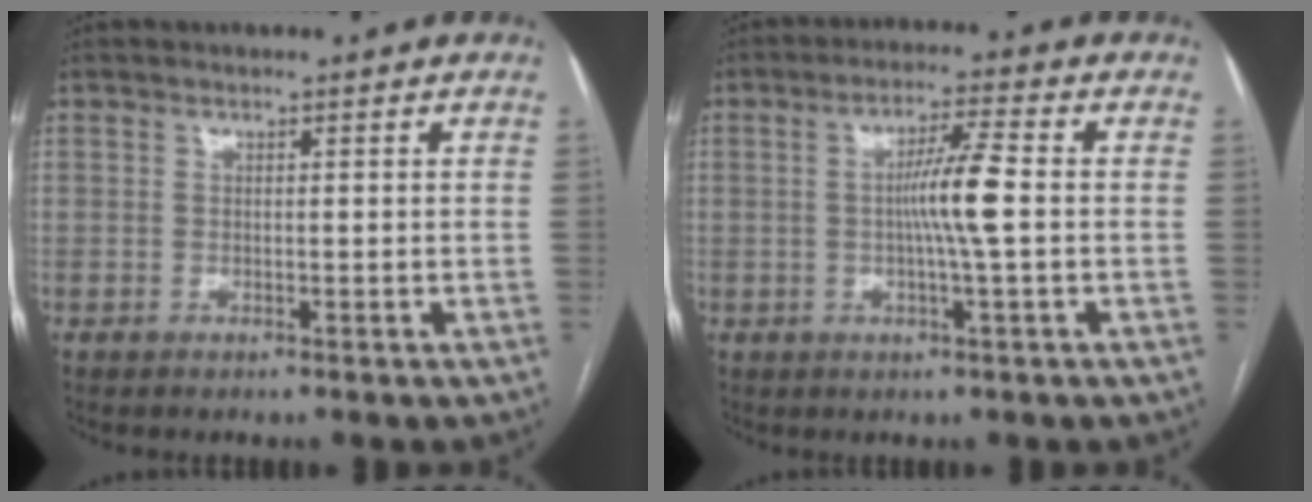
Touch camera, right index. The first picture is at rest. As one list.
[{"total": 6.6, "force": [-0.3, -0.5, 6.6], "torque": [-0.120, 0.005, -0.007]}]